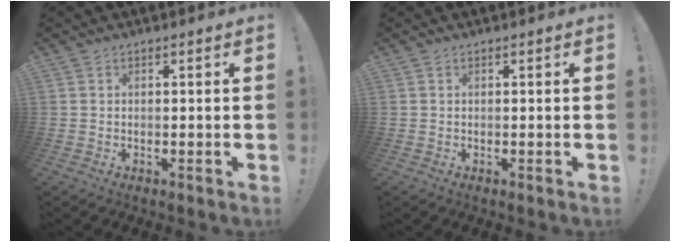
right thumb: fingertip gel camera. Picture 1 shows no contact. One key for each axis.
{"total": 0.0}